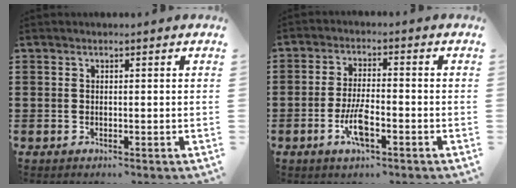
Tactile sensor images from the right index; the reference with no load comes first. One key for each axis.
{"total": 5.8, "fx": -2.3, "fy": 1.5, "fz": 5.0, "tx": -0.111, "ty": -0.007, "tz": -0.047}